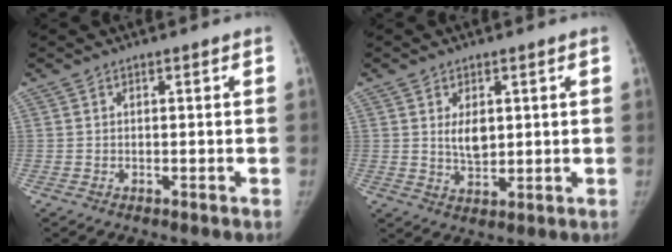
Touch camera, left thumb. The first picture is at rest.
{"total": 5.0, "force": [1.2, 3.0, 3.8], "torque": [-0.048, -0.018, 0.024]}